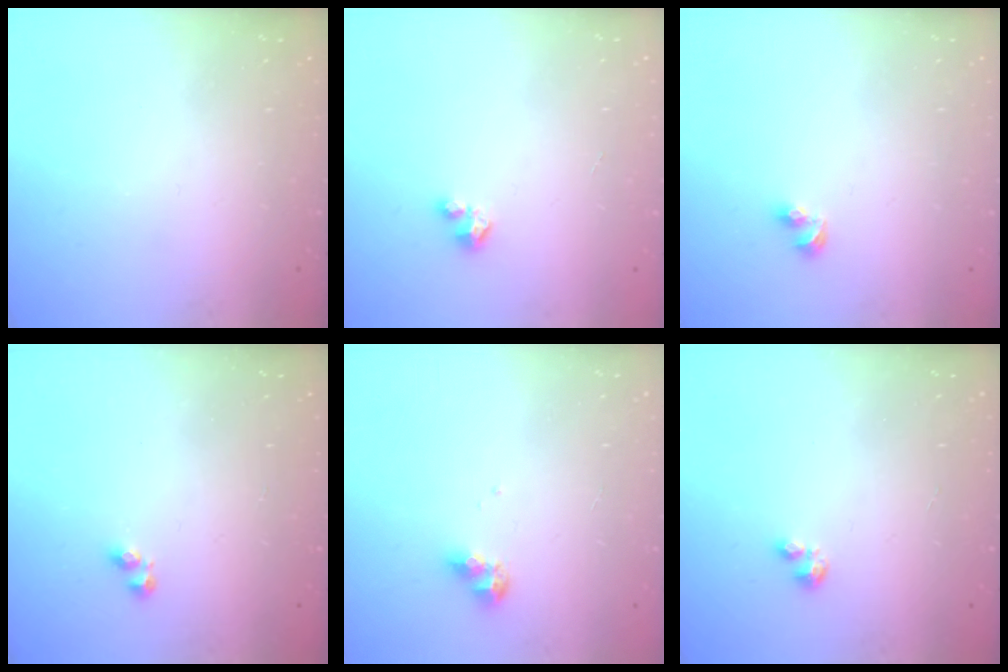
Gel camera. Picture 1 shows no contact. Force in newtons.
{"total": 1.5, "press": 1.5, "slide": 0.2}
{"total": 3.7, "press": 3.7, "slide": 0.4}
{"total": 1.9, "press": 1.9, "slide": 0.3}
{"total": 7.4, "press": 7.4, "slide": 0.9}
{"total": 0.7, "press": 0.6, "slide": 0.2}